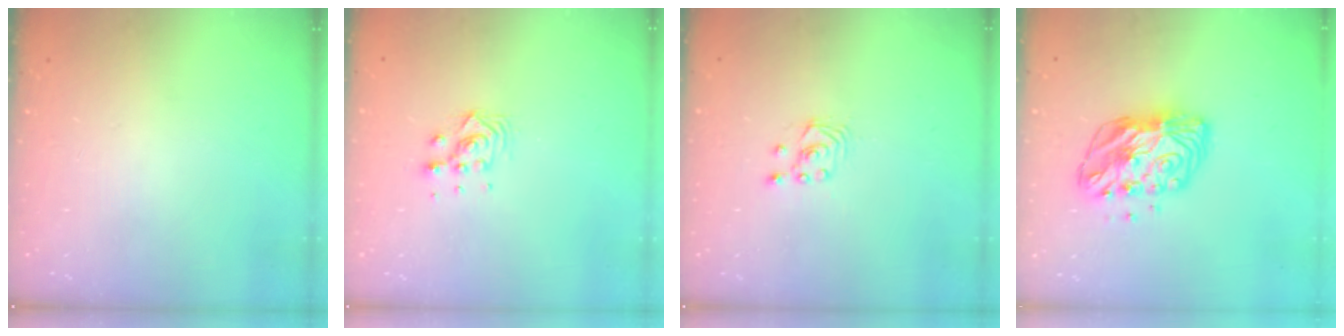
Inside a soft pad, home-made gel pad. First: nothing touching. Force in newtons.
{"total": 6.9, "press": 6.9, "slide": 0.4}
{"total": 2.1, "press": 2.1, "slide": 0.3}
{"total": 12.7, "press": 12.7, "slide": 1.0}